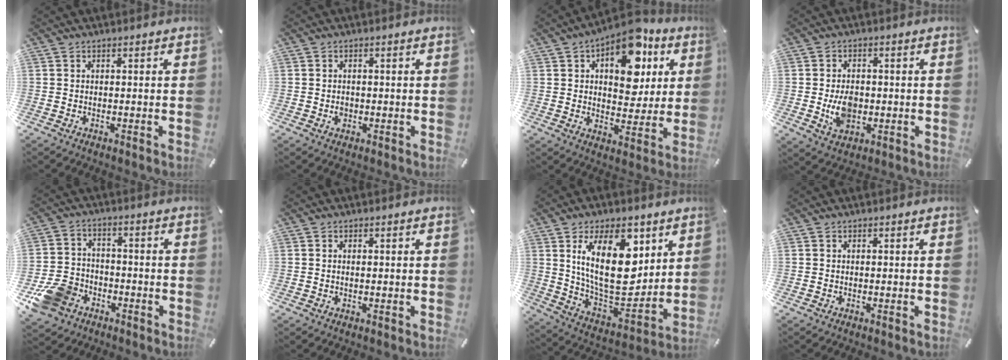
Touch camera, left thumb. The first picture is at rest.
{"total": 1.2, "force": [-0.2, 1.0, 0.6], "torque": [-0.013, 0.004, -0.005]}
{"total": 14.6, "force": [6.5, 8.6, 9.8], "torque": [-0.130, -0.028, 0.111]}
{"total": 7.0, "force": [-0.8, 5.0, 4.9], "torque": [-0.095, -0.006, -0.017]}
{"total": 10.2, "force": [-5.6, 7.9, 3.3], "torque": [-0.063, 0.044, -0.101]}
{"total": 0.5, "force": [0.0, 0.0, 0.5], "torque": [-0.009, -0.003, 0.000]}
{"total": 22.1, "force": [8.0, 11.0, 17.3], "torque": [-0.309, -0.045, 0.129]}
{"total": 0.0}